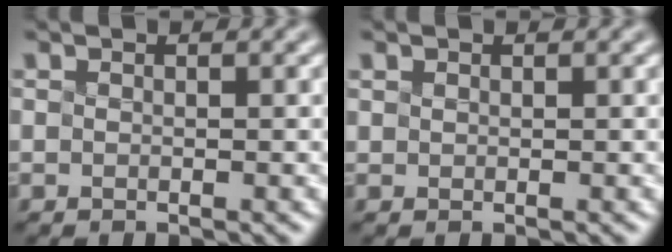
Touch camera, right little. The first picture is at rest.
{"total": 0.9, "force": [0.1, -0.4, -0.7], "torque": [-0.001, -0.008, 0.020]}